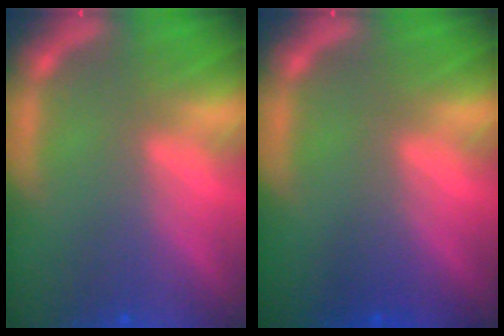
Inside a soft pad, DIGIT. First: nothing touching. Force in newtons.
{"total": 1.0}